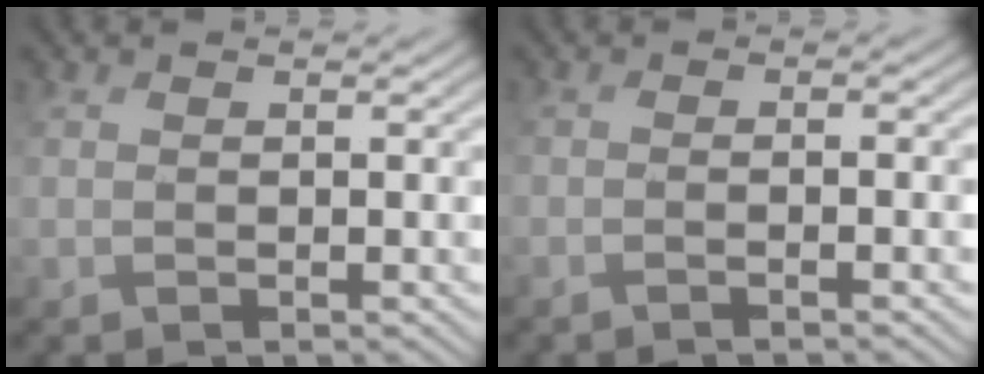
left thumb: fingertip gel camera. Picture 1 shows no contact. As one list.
[{"total": 3.0, "force": [-1.0, 0.9, 2.6], "torque": [-0.030, -0.005, -0.022]}]